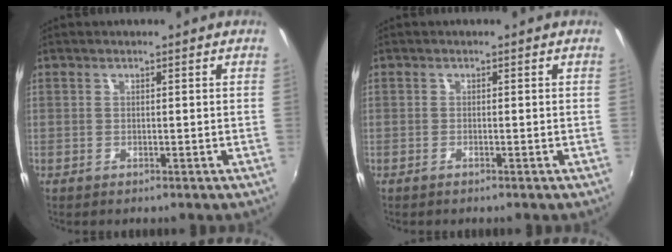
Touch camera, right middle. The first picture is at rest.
{"total": 0.8, "force": [-0.6, -0.2, 0.5], "torque": [-0.009, -0.001, -0.013]}